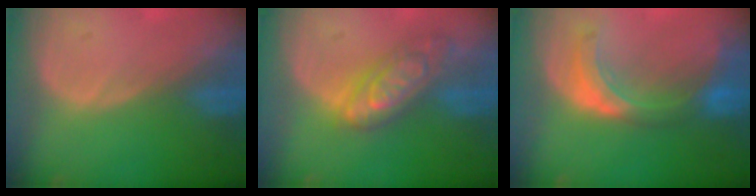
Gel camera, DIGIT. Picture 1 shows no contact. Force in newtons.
{"total": 7.5, "press": 7.5, "slide": 0.5}
{"total": 8.0, "press": 7.1, "slide": 3.8}